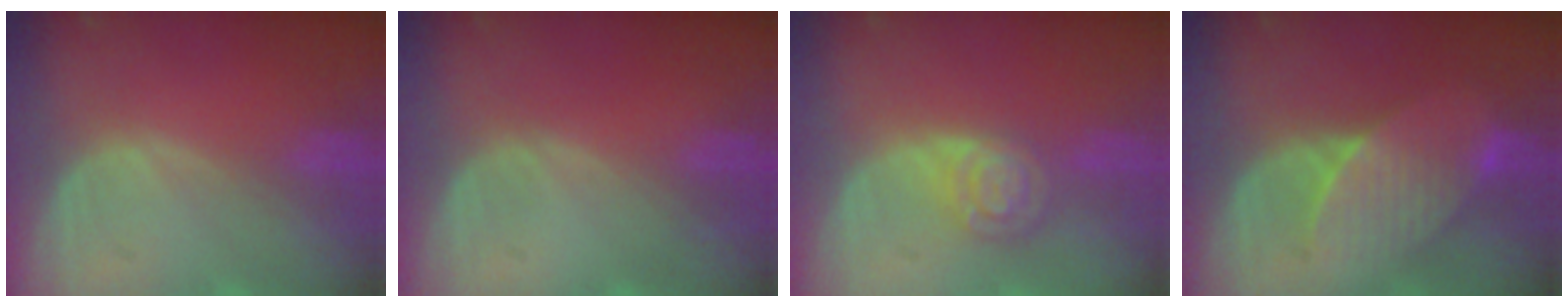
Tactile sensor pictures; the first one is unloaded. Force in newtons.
{"total": 0.0}
{"total": 5.5, "press": 4.8, "slide": 2.6}
{"total": 7.3, "press": 7.2, "slide": 1.2}